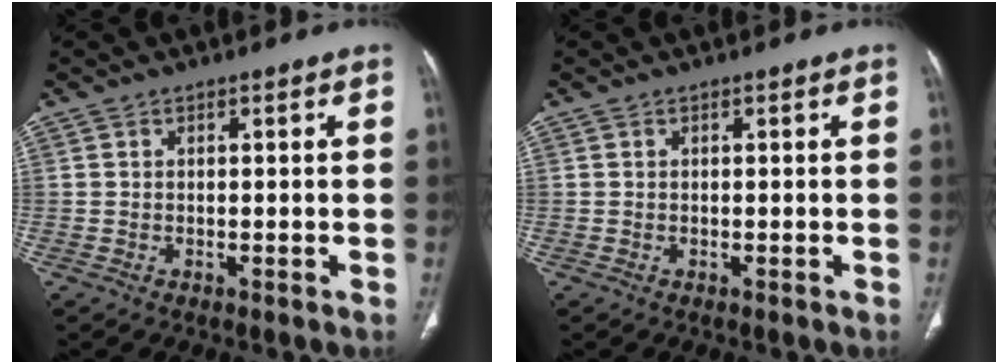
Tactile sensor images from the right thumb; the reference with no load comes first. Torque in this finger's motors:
{"motor_torque": [0.05, 0.05, 0.00, 0.00, 0.00]}